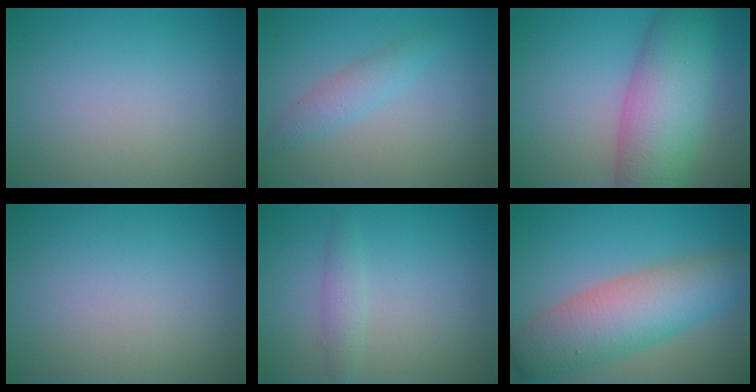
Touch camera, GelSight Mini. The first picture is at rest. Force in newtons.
{"total": 2.0, "press": 2.0, "slide": 0.0}
{"total": 8.9, "press": 8.9, "slide": 0.1}
{"total": 0.0}
{"total": 1.4, "press": 1.4, "slide": 0.0}
{"total": 8.1, "press": 8.1, "slide": 0.3}